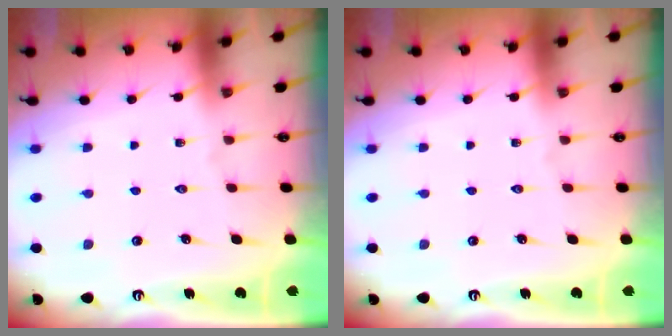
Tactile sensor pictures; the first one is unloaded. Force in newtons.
{"total": 0.0}